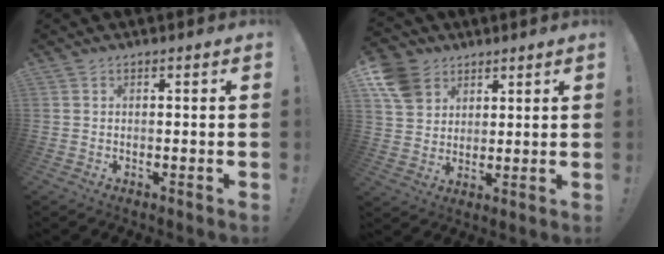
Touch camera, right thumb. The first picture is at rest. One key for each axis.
{"total": 10.3, "fx": 5.6, "fy": 8.0, "fz": 3.3, "tx": -0.055, "ty": -0.027, "tz": 0.113}